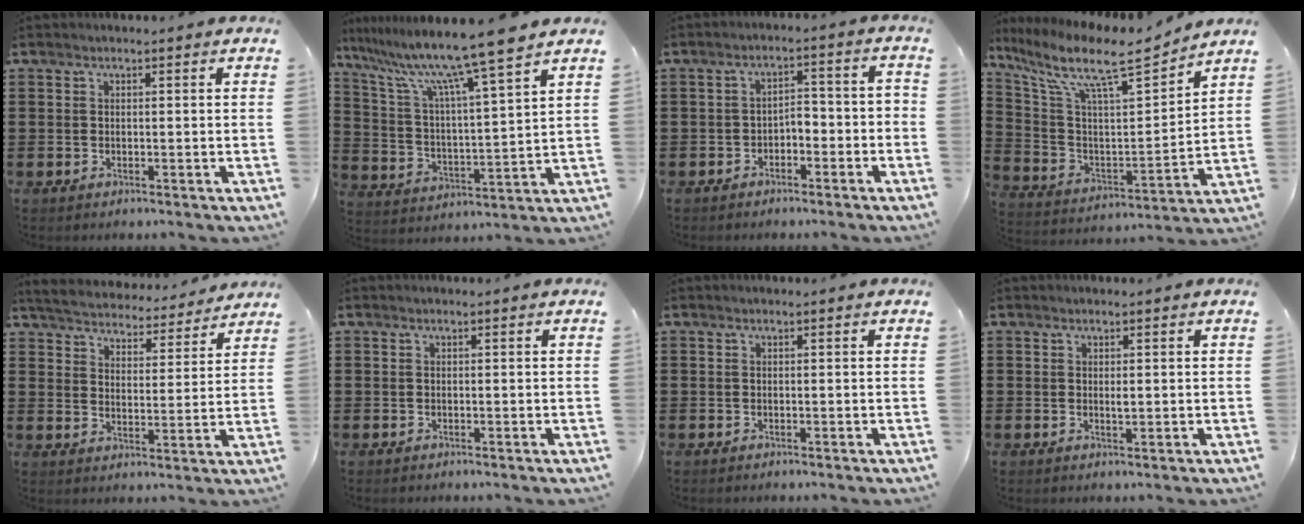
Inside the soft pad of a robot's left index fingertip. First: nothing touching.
{"total": 11.2, "force": [9.2, -1.2, 6.4], "torque": [-0.158, -0.059, 0.146]}
{"total": 3.2, "force": [-2.8, 1.1, 1.0], "torque": [-0.023, 0.004, -0.061]}
{"total": 11.2, "force": [8.6, 2.2, 6.9], "torque": [-0.159, -0.055, 0.139]}
{"total": 4.9, "force": [4.9, 0.1, 0.2], "torque": [-0.033, -0.039, 0.082]}
{"total": 0.0}
{"total": 0.0}
{"total": 1.0, "force": [0.2, 0.3, 1.0], "torque": [-0.019, 0.000, 0.003]}